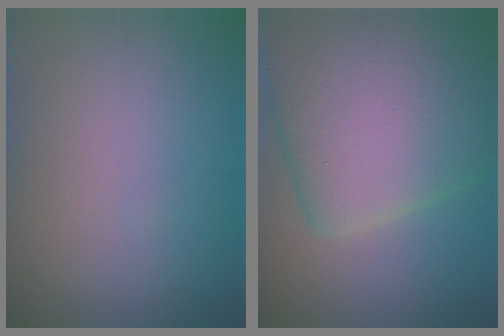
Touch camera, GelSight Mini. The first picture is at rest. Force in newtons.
{"total": 10.8, "press": 10.8, "slide": 0.4}